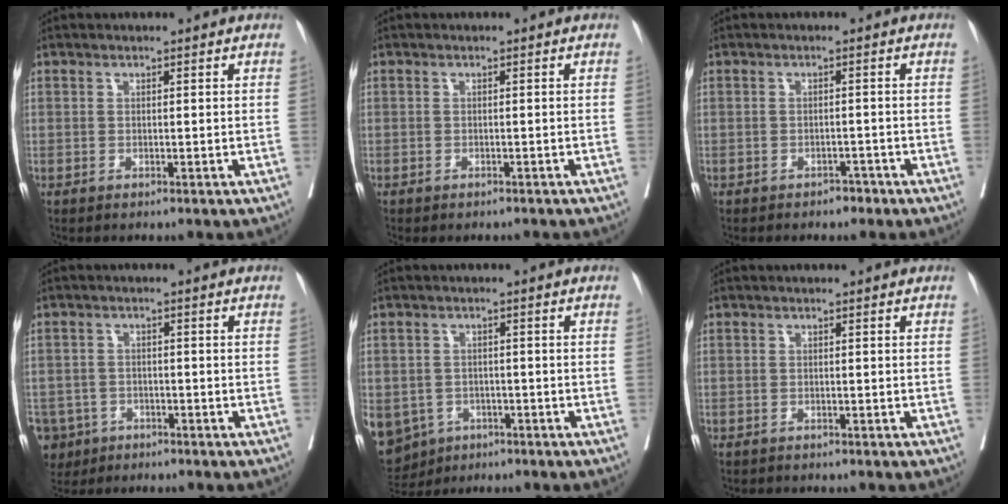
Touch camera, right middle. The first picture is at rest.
{"total": 1.7, "force": [-1.5, 0.6, 0.4], "torque": [-0.009, -0.004, -0.021]}
{"total": 1.6, "force": [-1.2, 0.7, 0.6], "torque": [-0.010, 0.001, -0.015]}
{"total": 7.3, "force": [-4.3, 5.8, 1.3], "torque": [-0.042, 0.001, -0.069]}
{"total": 13.1, "force": [-6.2, 10.8, 4.2], "torque": [-0.135, -0.005, -0.077]}
{"total": 0.8, "force": [-0.8, 0.2, 0.1], "torque": [-0.013, -0.003, -0.013]}